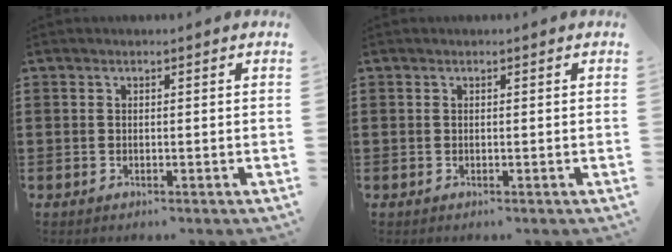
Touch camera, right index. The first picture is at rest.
{"total": 0.0}